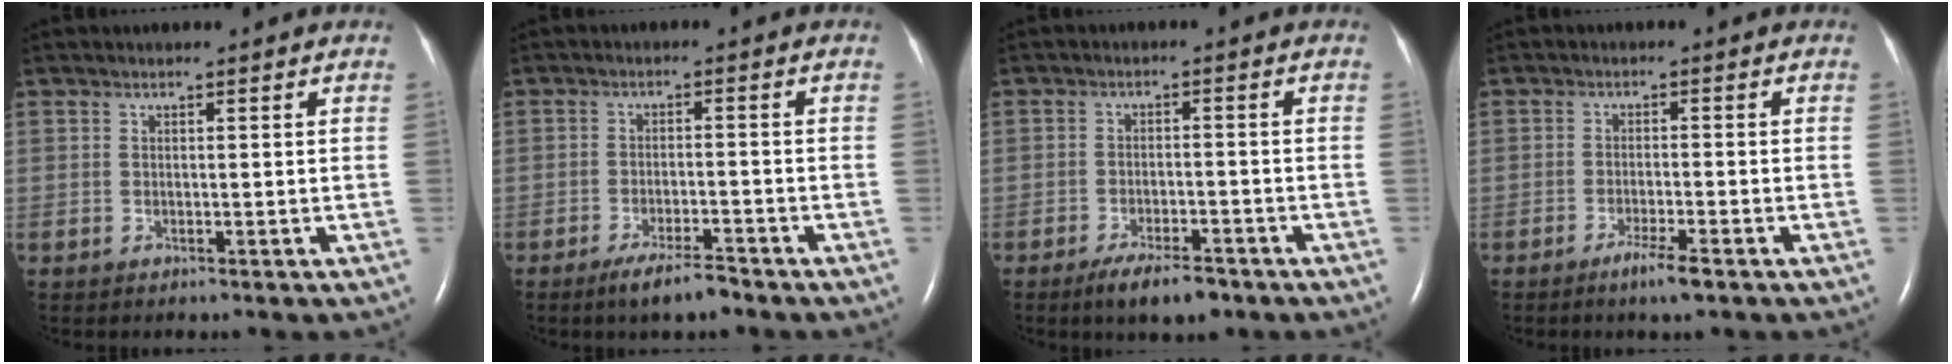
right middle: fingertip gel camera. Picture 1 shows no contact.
{"total": 4.9, "force": [-3.7, 0.6, 3.1], "torque": [-0.060, -0.007, -0.066]}
{"total": 5.8, "force": [-4.2, 1.6, 3.7], "torque": [-0.065, -0.005, -0.067]}
{"total": 3.5, "force": [-2.4, -0.1, 2.6], "torque": [-0.051, -0.008, -0.044]}